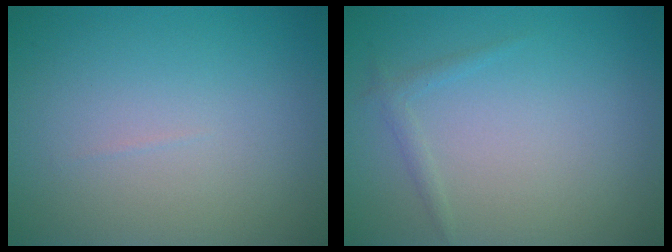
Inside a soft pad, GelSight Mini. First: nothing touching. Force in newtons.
{"total": 0.9, "press": 0.9, "slide": 0.1}